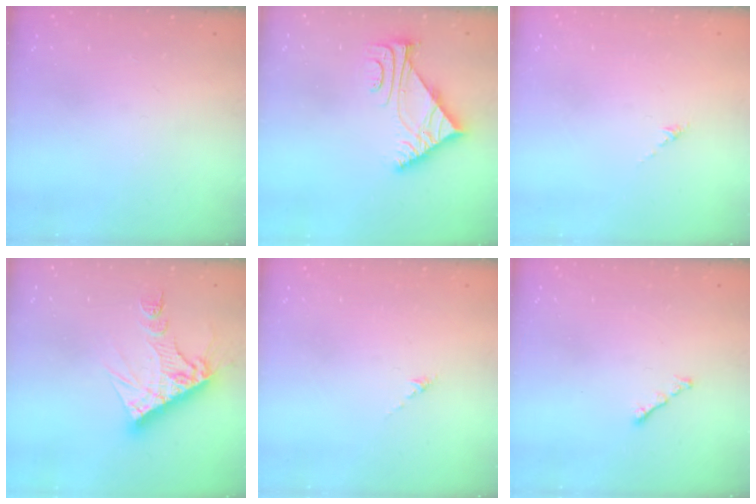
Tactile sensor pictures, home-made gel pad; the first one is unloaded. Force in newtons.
{"total": 5.6, "press": 5.5, "slide": 0.8}
{"total": 0.0}
{"total": 12.9, "press": 12.8, "slide": 1.3}
{"total": 0.0}
{"total": 1.2, "press": 1.1, "slide": 0.5}